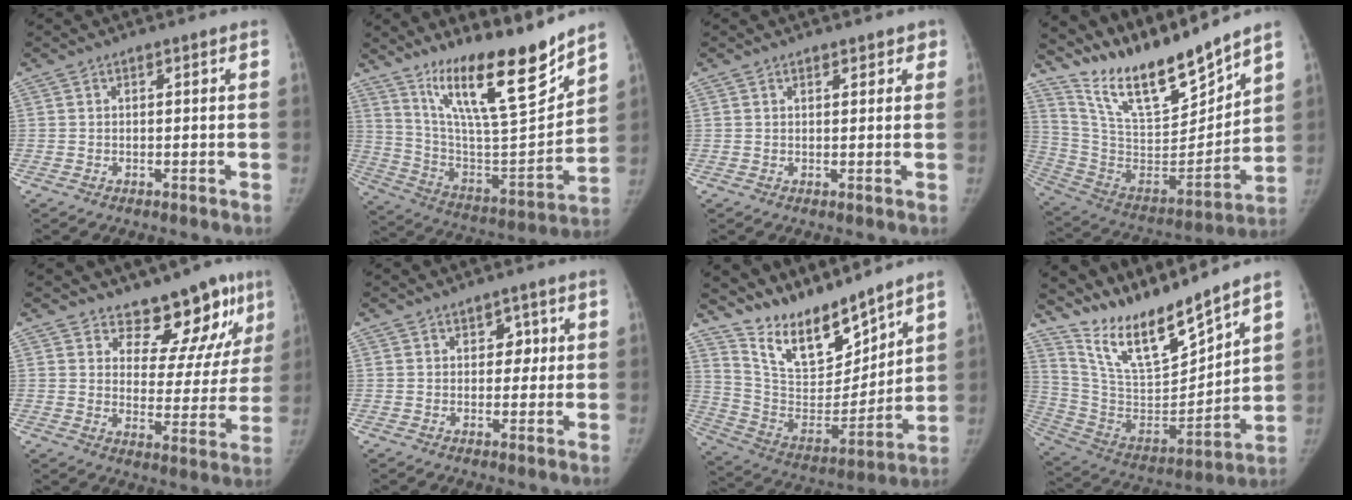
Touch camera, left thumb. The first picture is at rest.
{"total": 22.0, "force": [16.1, 3.8, 14.5], "torque": [-0.204, -0.102, 0.284]}
{"total": 2.0, "force": [1.5, 1.1, 0.8], "torque": [0.011, -0.005, 0.014]}
{"total": 21.1, "force": [18.1, 4.4, 10.0], "torque": [-0.129, -0.110, 0.333]}
{"total": 13.6, "force": [10.5, 6.5, 5.7], "torque": [-0.016, -0.081, 0.136]}
{"total": 3.4, "force": [1.1, 2.5, 1.9], "torque": [0.004, -0.002, 0.012]}
{"total": 16.3, "force": [14.2, 4.6, 6.6], "torque": [-0.077, -0.097, 0.274]}
{"total": 17.1, "force": [15.0, 2.4, 8.0], "torque": [-0.117, -0.097, 0.295]}